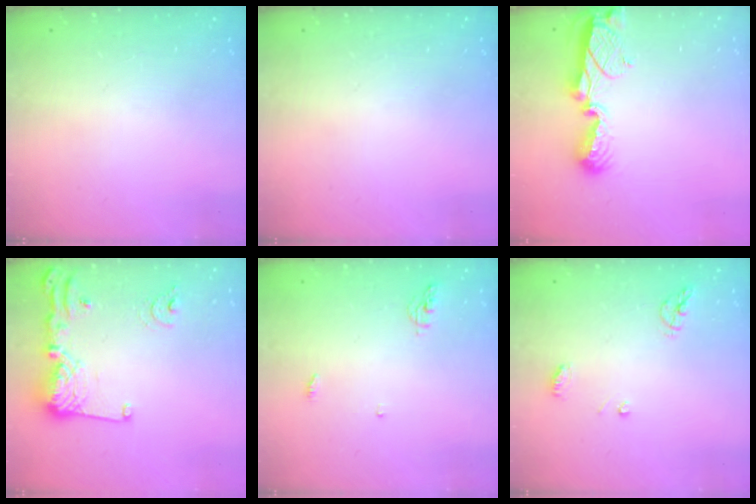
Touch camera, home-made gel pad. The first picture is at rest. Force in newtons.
{"total": 0.0}
{"total": 8.1, "press": 8.1, "slide": 0.7}
{"total": 15.0, "press": 14.9, "slide": 1.6}
{"total": 7.8, "press": 4.6, "slide": 6.3}
{"total": 6.3, "press": 6.3, "slide": 0.7}